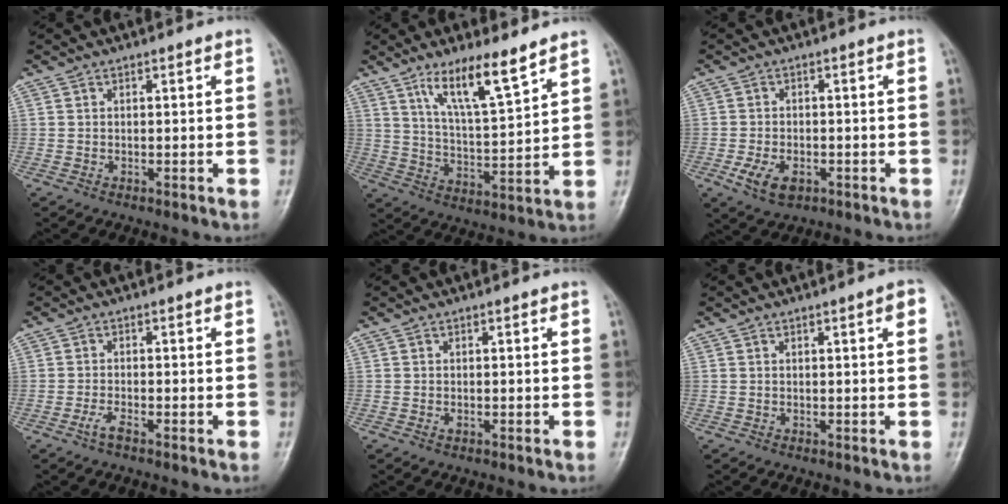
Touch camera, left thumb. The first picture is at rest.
{"total": 11.1, "force": [7.7, 1.9, 7.8], "torque": [-0.132, -0.053, 0.144]}
{"total": 5.5, "force": [-2.3, 3.3, 3.7], "torque": [-0.071, 0.004, -0.036]}
{"total": 2.1, "force": [-1.4, 0.4, 1.5], "torque": [-0.040, 0.006, -0.030]}
{"total": 0.8, "force": [-0.2, 0.4, 0.6], "torque": [-0.011, 0.005, -0.003]}
{"total": 2.2, "force": [0.8, 0.3, 2.0], "torque": [-0.026, 0.002, 0.009]}